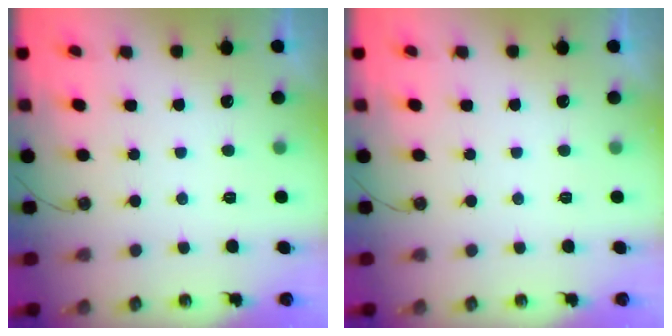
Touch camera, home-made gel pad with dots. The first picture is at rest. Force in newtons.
{"total": 0.0}